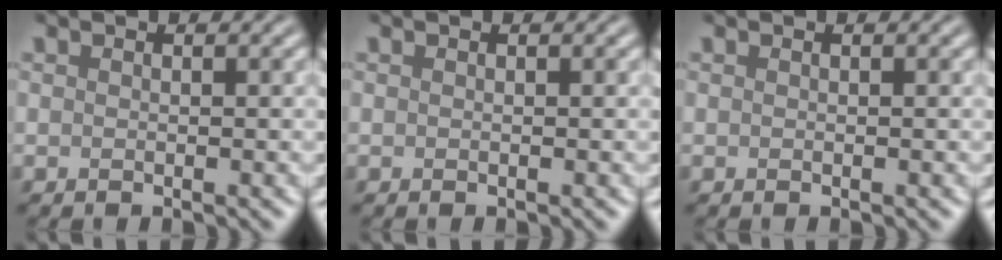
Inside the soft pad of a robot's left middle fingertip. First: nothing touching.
{"total": 0.0}
{"total": 0.0}